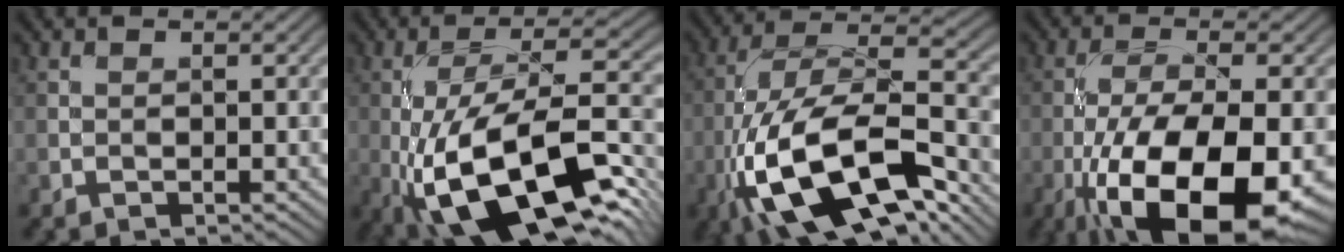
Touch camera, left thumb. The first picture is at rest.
{"total": 17.3, "force": [-5.9, 6.4, 14.9], "torque": [-0.269, 0.003, -0.106]}
{"total": 18.4, "force": [-8.2, 7.8, 14.5], "torque": [-0.295, -0.018, -0.146]}
{"total": 16.5, "force": [-6.9, 6.3, 13.7], "torque": [-0.254, -0.020, -0.116]}